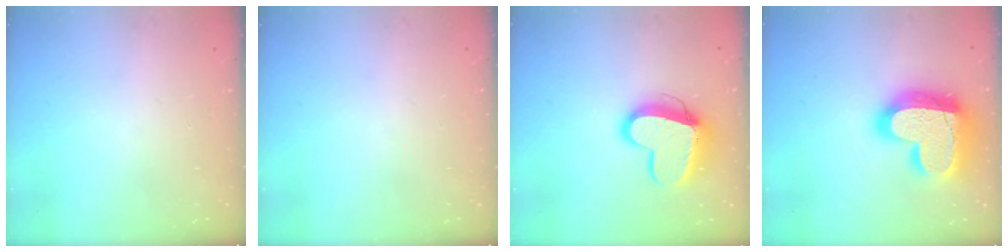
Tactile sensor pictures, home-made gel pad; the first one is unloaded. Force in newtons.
{"total": 0.0}
{"total": 13.5, "press": 13.5, "slide": 1.1}
{"total": 26.4, "press": 26.3, "slide": 2.0}